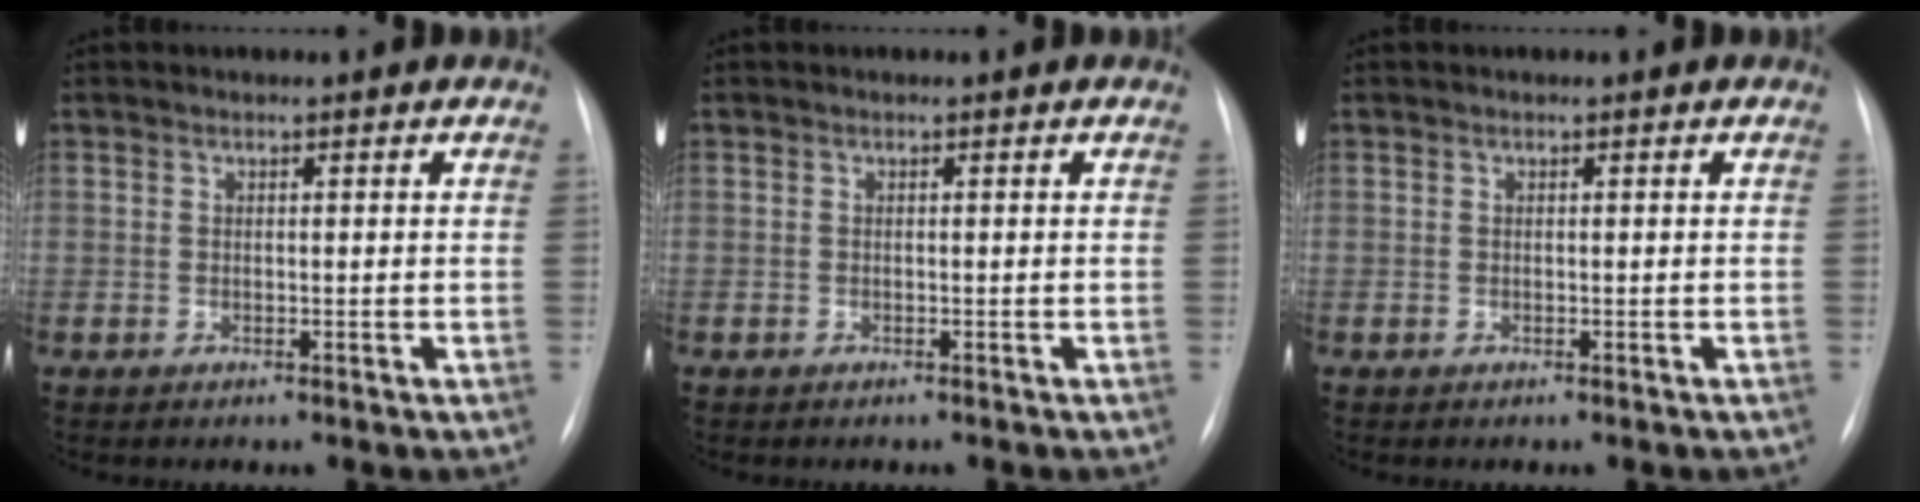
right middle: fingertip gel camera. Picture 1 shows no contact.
{"total": 0.0}
{"total": 0.0}